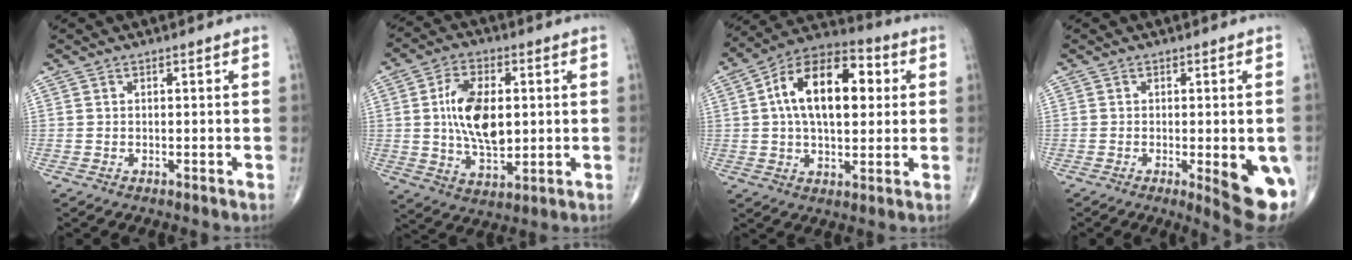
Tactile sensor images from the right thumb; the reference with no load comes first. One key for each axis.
{"total": 13.2, "fx": 1.3, "fy": 7.4, "fz": 10.9, "tx": -0.178, "ty": -0.009, "tz": 0.025}
{"total": 17.9, "fx": 3.3, "fy": 9.8, "fz": 14.6, "tx": -0.216, "ty": 0.019, "tz": 0.045}
{"total": 10.4, "fx": -2.7, "fy": 2.8, "fz": 9.7, "tx": -0.112, "ty": -0.019, "tz": -0.028}